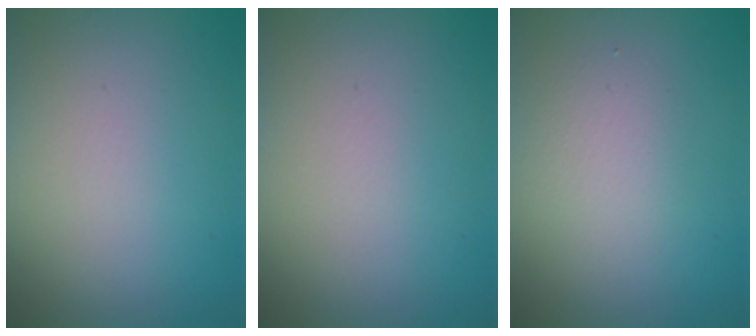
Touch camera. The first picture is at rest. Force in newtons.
{"total": 0.0}
{"total": 2.1, "press": 2.1, "slide": 0.1}